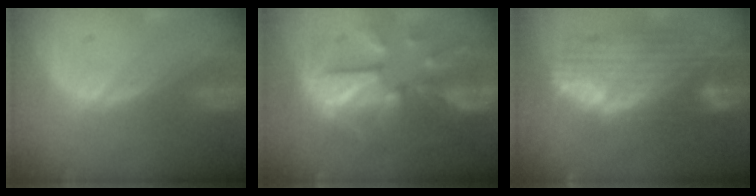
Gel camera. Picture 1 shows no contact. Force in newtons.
{"total": 12.4, "press": 12.3, "slide": 1.2}
{"total": 11.9, "press": 10.2, "slide": 6.2}